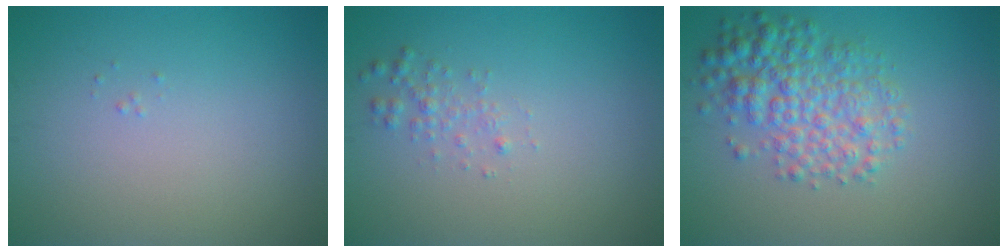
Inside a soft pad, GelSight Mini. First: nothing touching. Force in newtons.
{"total": 1.3, "press": 1.3, "slide": 0.0}
{"total": 5.0, "press": 5.0, "slide": 0.1}